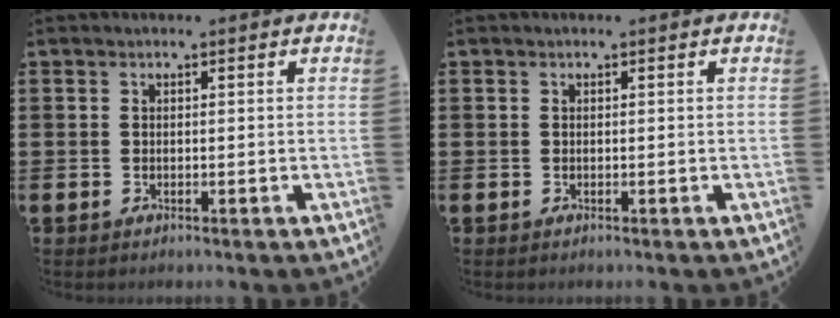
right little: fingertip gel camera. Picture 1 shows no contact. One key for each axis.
{"total": 0.0}